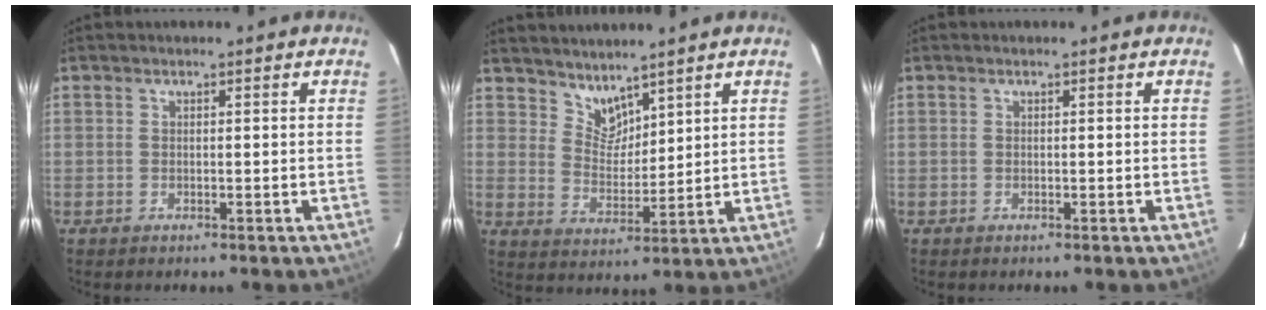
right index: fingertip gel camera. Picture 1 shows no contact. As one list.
[{"total": 5.5, "force": [4.9, 2.2, 1.3], "torque": [-0.015, -0.002, 0.097]}, {"total": 0.0}]